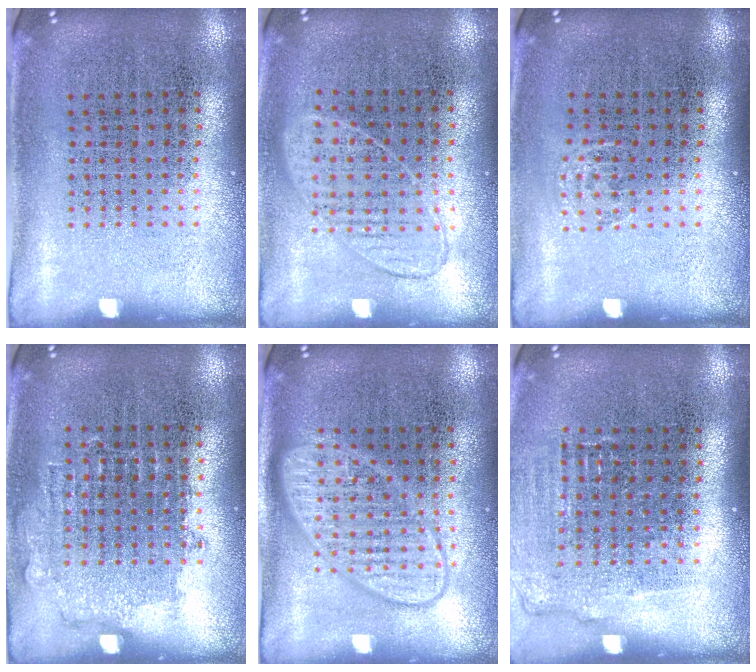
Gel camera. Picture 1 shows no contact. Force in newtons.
{"total": 0.9, "press": 0.9, "slide": 0.4}
{"total": 0.6, "press": 0.5, "slide": 0.3}
{"total": 0.8, "press": 0.8, "slide": 0.3}
{"total": 2.9, "press": 2.9, "slide": 0.4}
{"total": 1.1, "press": 1.1, "slide": 0.4}